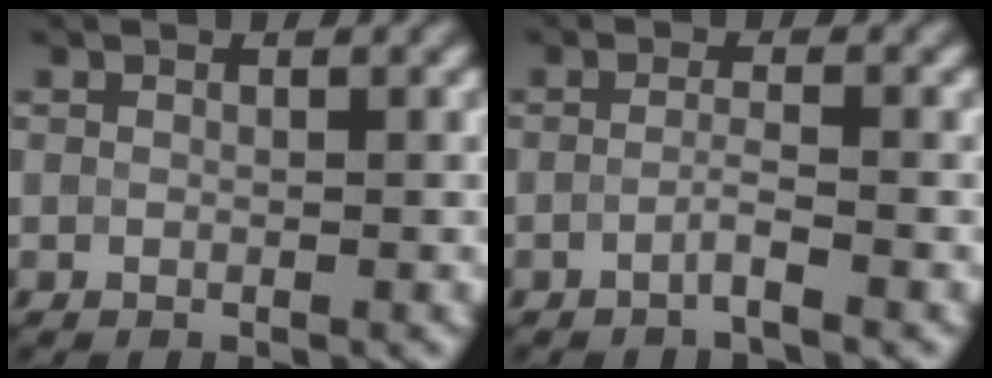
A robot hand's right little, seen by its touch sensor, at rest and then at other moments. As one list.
[{"total": 1.5, "force": [-0.8, 0.1, 1.3], "torque": [-0.020, 0.003, -0.021]}]